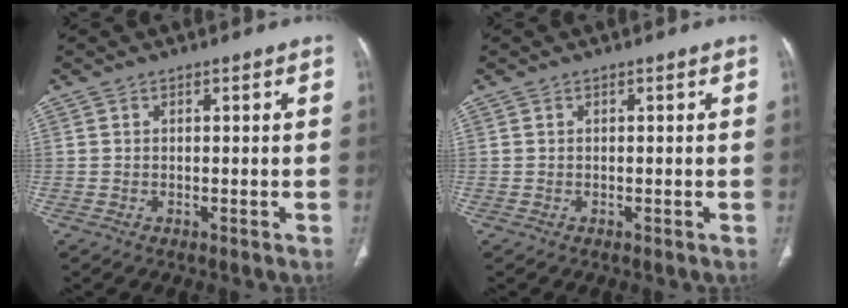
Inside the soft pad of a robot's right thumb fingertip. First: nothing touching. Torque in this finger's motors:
{"motor_torque": [-0.08, 0.07, -0.09, 0.08, 0.02]}